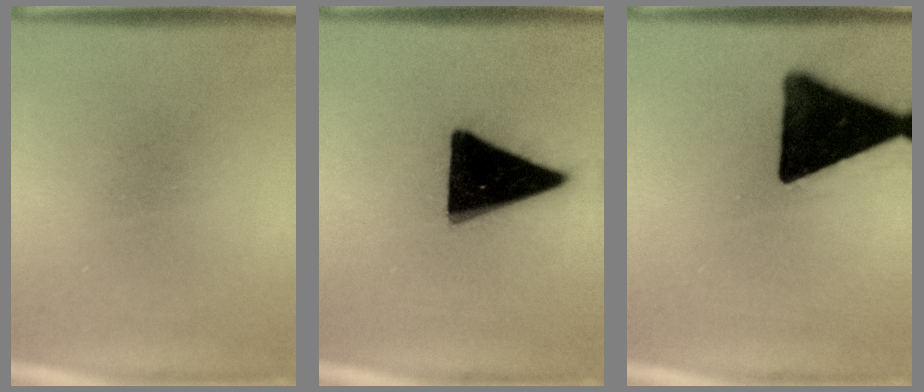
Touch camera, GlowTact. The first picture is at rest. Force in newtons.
{"total": 19.8}
{"total": 18.1}